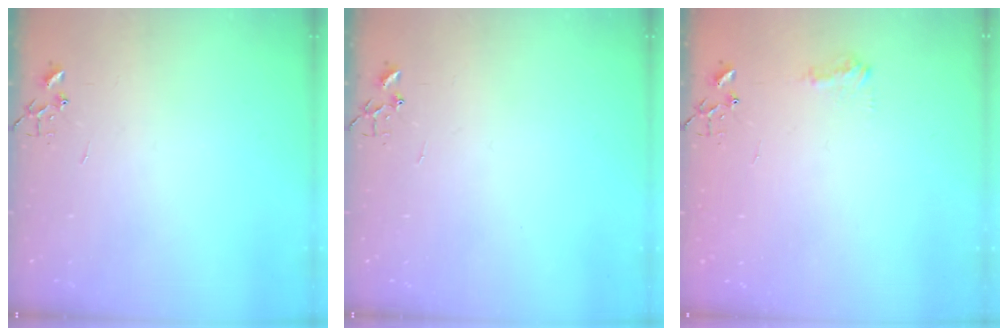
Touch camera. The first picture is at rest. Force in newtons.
{"total": 0.0}
{"total": 7.9, "press": 7.9, "slide": 0.6}